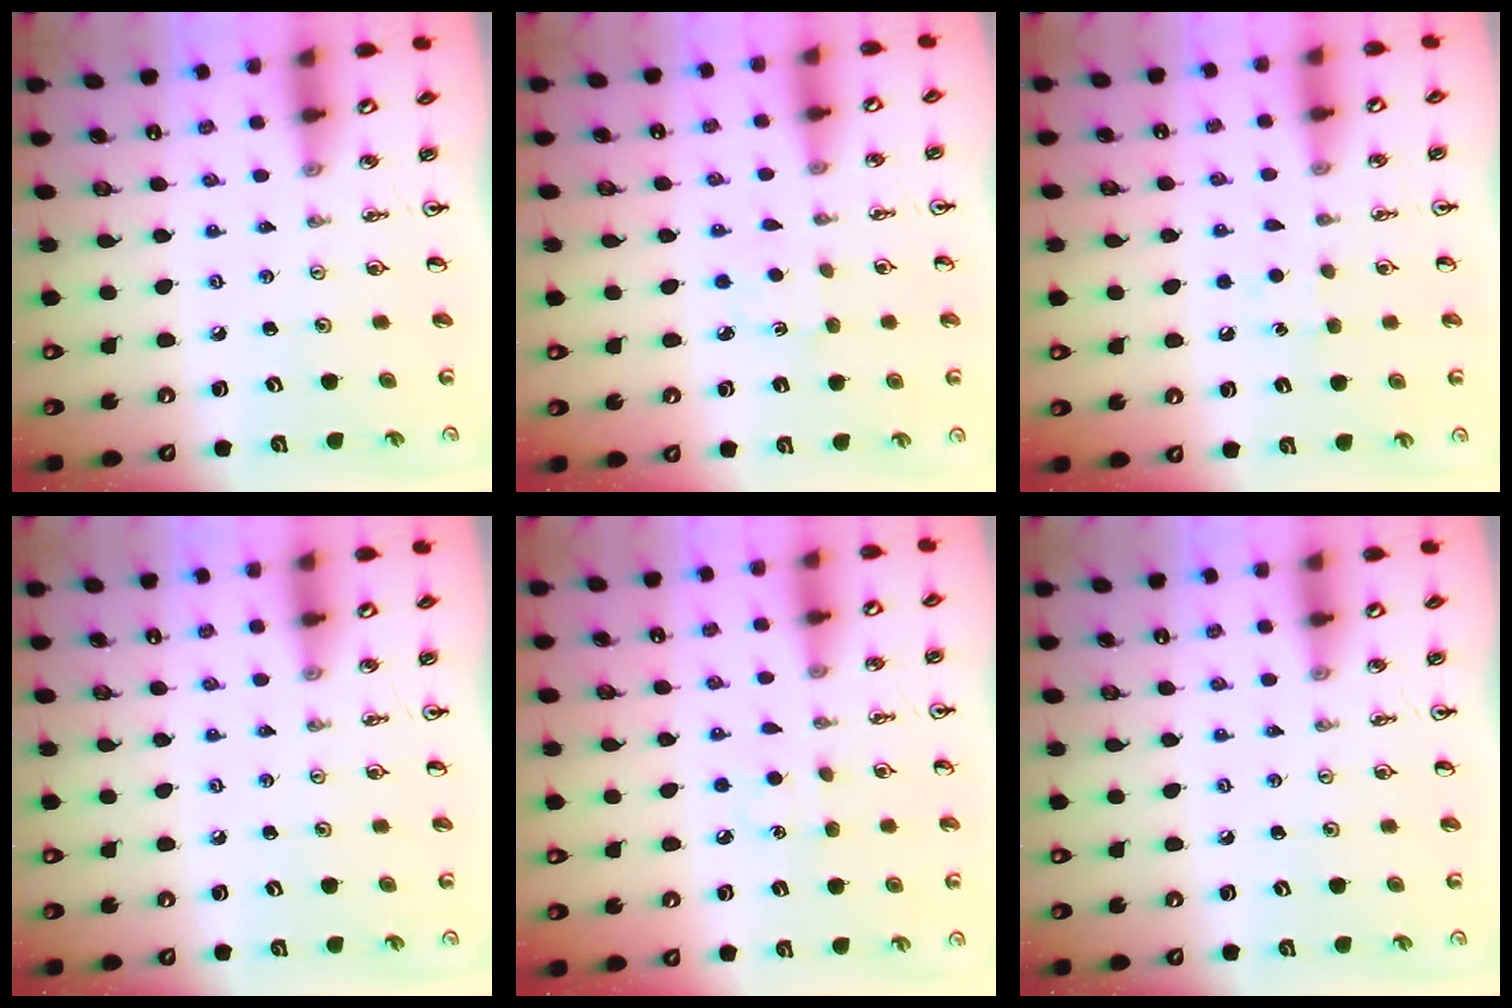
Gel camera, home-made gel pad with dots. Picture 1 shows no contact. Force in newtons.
{"total": 2.8, "press": 2.8, "slide": 0.4}
{"total": 5.6, "press": 5.6, "slide": 0.6}
{"total": 0.0}
{"total": 4.8, "press": 4.8, "slide": 0.5}
{"total": 0.0}